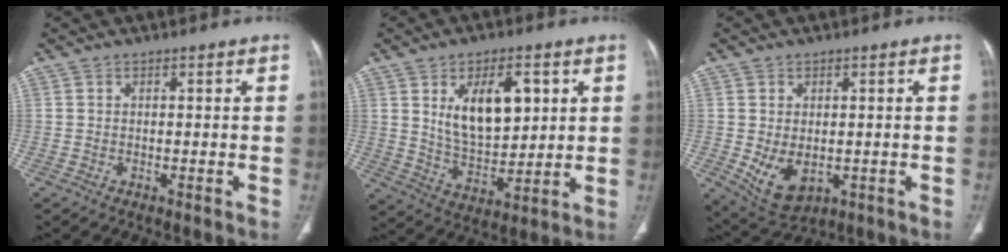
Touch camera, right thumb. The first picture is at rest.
{"total": 13.5, "force": [4.2, 7.2, 10.6], "torque": [-0.146, -0.023, 0.086]}
{"total": 7.4, "force": [-1.2, 4.7, 5.6], "torque": [-0.092, -0.011, 0.000]}